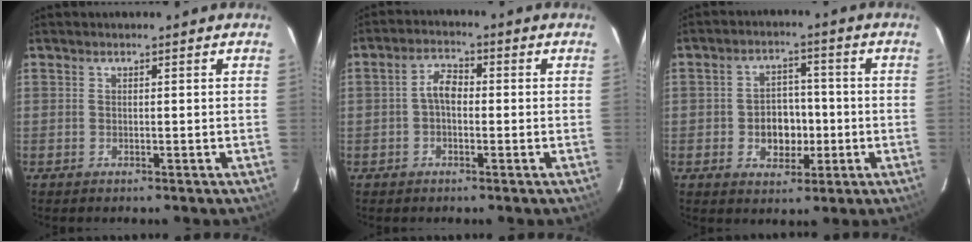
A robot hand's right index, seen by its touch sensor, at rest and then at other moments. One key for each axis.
{"total": 3.6, "fx": -0.5, "fy": 2.2, "fz": 2.8, "tx": -0.053, "ty": 0.015, "tz": -0.009}
{"total": 7.1, "fx": -1.6, "fy": 5.5, "fz": 4.1, "tx": -0.084, "ty": 0.014, "tz": -0.016}